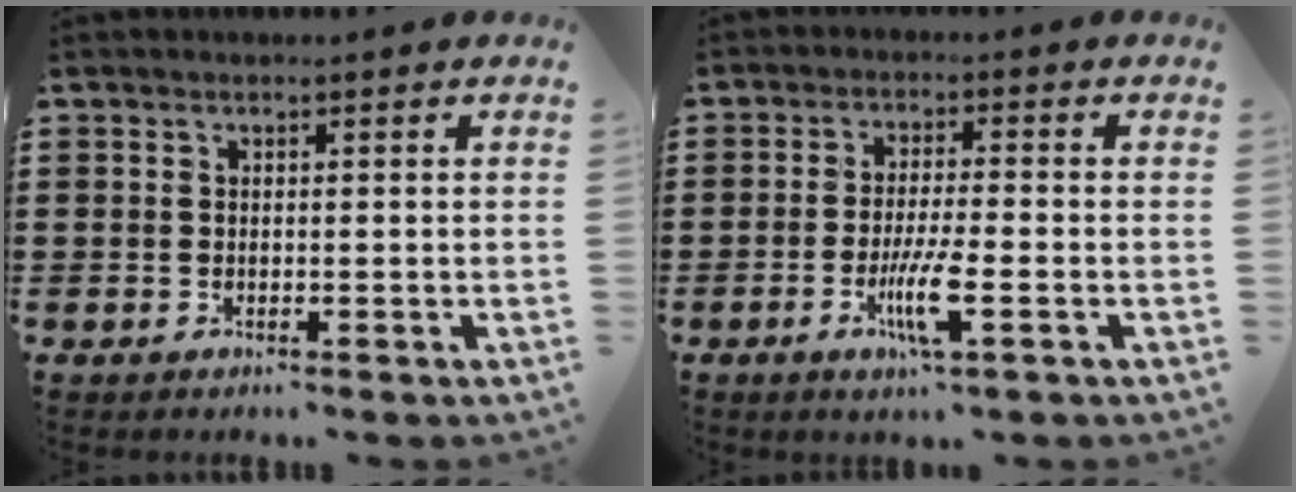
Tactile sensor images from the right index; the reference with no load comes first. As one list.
[{"total": 6.6, "force": [-2.5, 0.9, 6.0], "torque": [-0.117, -0.014, -0.045]}]